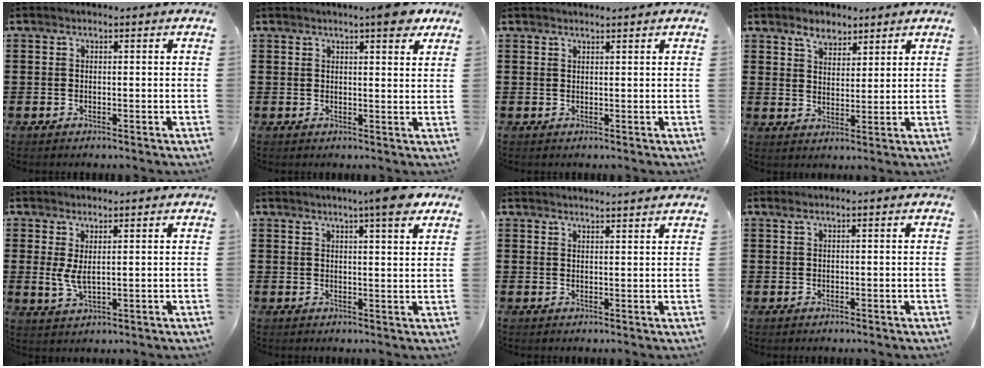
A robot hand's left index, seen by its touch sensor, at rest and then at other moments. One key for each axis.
{"total": 5.0, "fx": 3.8, "fy": 0.7, "fz": 3.2, "tx": -0.049, "ty": -0.007, "tz": 0.062}
{"total": 0.8, "fx": 0.8, "fy": -0.1, "fz": 0.1, "tx": -0.003, "ty": -0.003, "tz": 0.017}
{"total": 4.0, "fx": 3.3, "fy": 2.0, "fz": 1.2, "tx": -0.026, "ty": 0.004, "tz": 0.060}
{"total": 3.5, "fx": 1.2, "fy": 1.3, "fz": 3.1, "tx": -0.078, "ty": -0.004, "tz": 0.017}
{"total": 6.7, "fx": 5.0, "fy": 0.3, "fz": 4.5, "tx": -0.076, "ty": -0.013, "tz": 0.083}
{"total": 1.9, "fx": 1.9, "fy": -0.4, "fz": -0.1, "tx": -0.004, "ty": -0.004, "tz": 0.037}
{"total": 0.6, "fx": 0.2, "fy": -0.1, "fz": 0.6, "tx": -0.010, "ty": -0.004, "tz": 0.006}